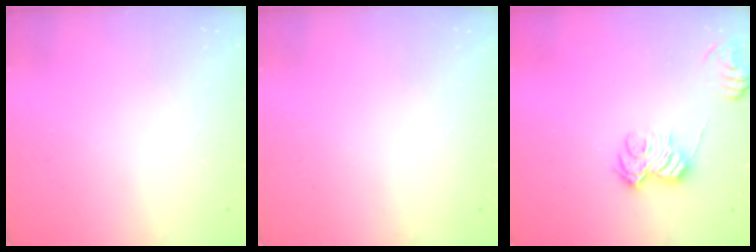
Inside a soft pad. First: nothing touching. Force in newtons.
{"total": 0.0}
{"total": 8.2, "press": 8.2, "slide": 0.5}